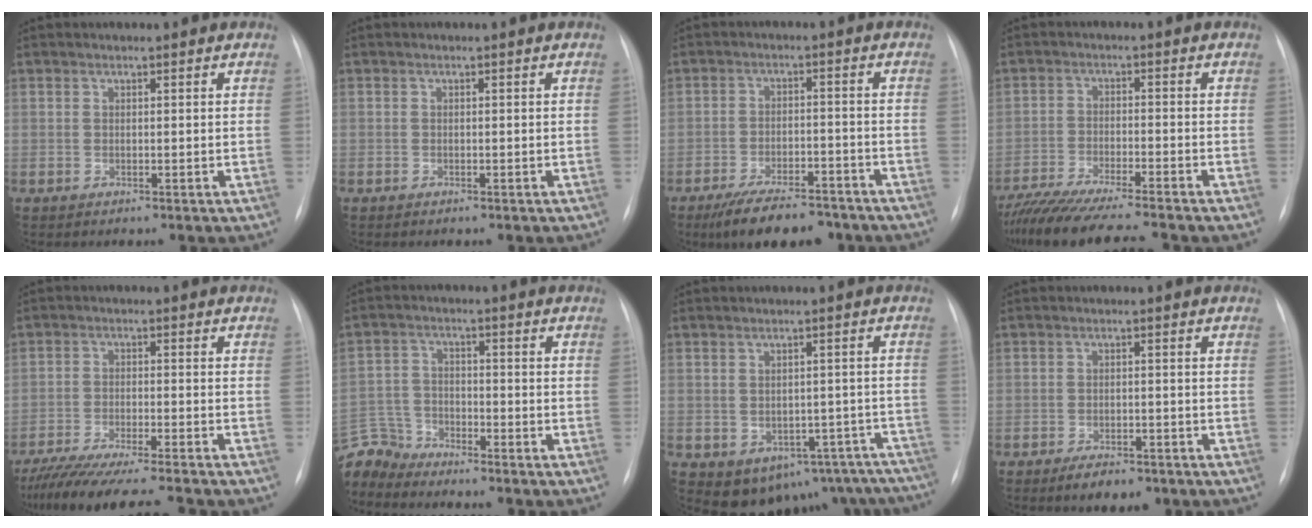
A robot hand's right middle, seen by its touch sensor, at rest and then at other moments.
{"total": 0.0}
{"total": 10.8, "force": [-8.6, 3.5, 5.5], "torque": [-0.086, -0.005, -0.134]}
{"total": 13.6, "force": [-11.8, -0.2, 6.8], "torque": [-0.112, -0.031, -0.188]}
{"total": 13.9, "force": [-12.1, -0.3, 6.9], "torque": [-0.106, -0.035, -0.188]}
{"total": 7.4, "force": [-7.2, 1.7, -0.4], "torque": [0.001, 0.007, -0.145]}
{"total": 15.7, "force": [-10.6, 10.0, 5.9], "torque": [-0.071, 0.036, -0.104]}
{"total": 4.3, "force": [-3.0, 1.7, 2.5], "torque": [-0.043, -0.005, -0.038]}